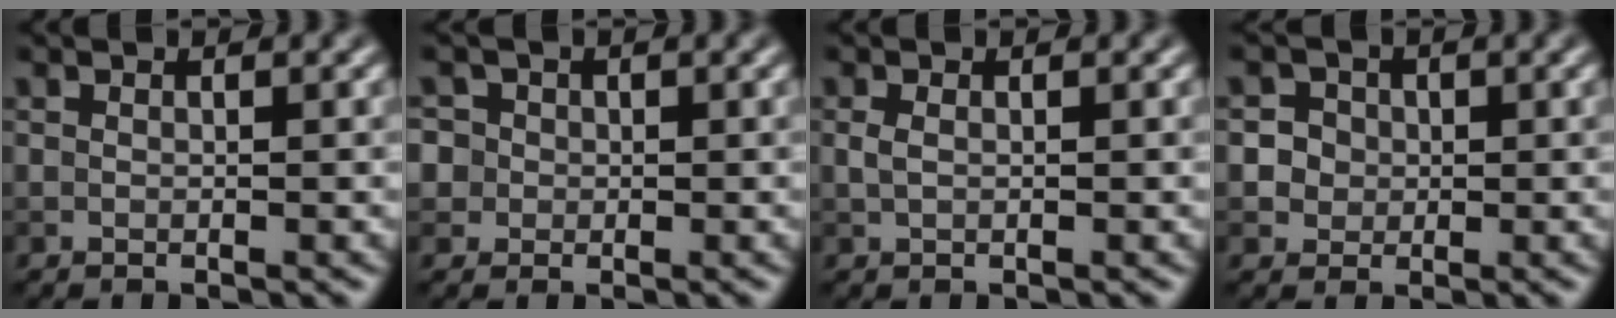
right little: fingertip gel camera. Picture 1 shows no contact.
{"total": 3.9, "force": [1.0, 3.6, 1.4], "torque": [-0.013, 0.027, 0.001]}
{"total": 0.8, "force": [0.1, 0.5, 0.6], "torque": [-0.016, 0.000, 0.002]}
{"total": 4.4, "force": [1.1, 4.0, 1.5], "torque": [-0.012, 0.024, 0.010]}